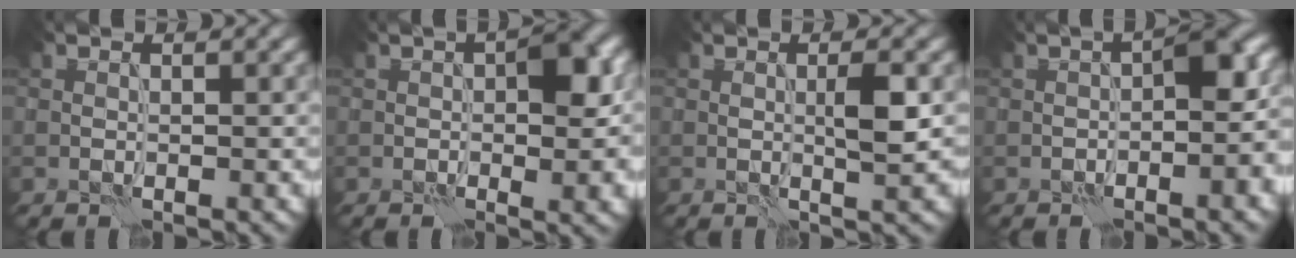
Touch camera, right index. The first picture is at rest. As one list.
[{"total": 5.9, "force": [-0.1, 2.3, 5.4], "torque": [-0.066, 0.012, -0.007]}, {"total": 2.6, "force": [0.0, 0.3, 2.6], "torque": [-0.048, 0.003, -0.001]}, {"total": 5.3, "force": [-1.1, 1.5, 4.9], "torque": [-0.064, 0.019, -0.023]}]